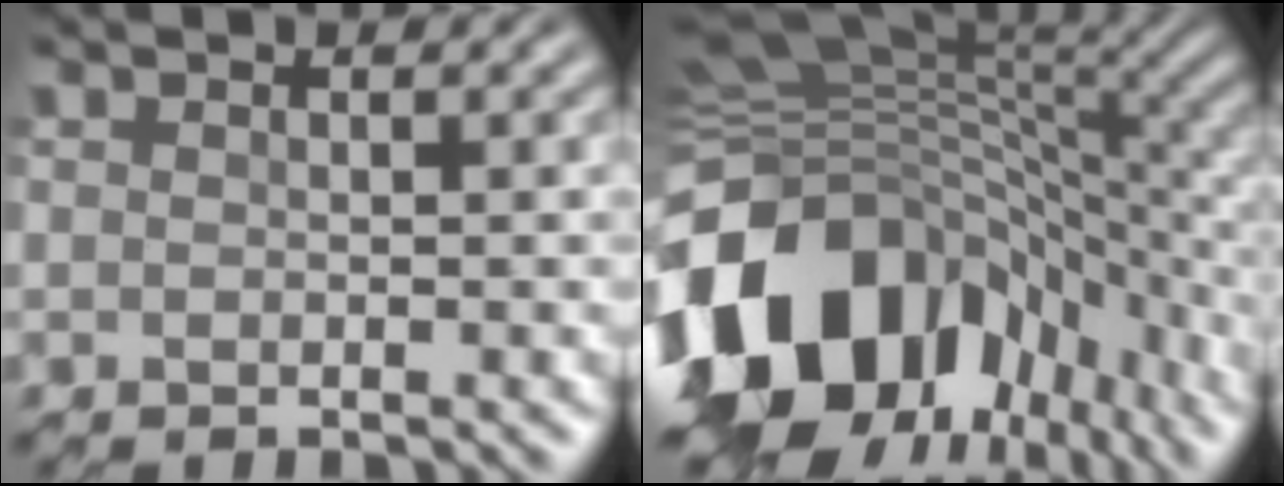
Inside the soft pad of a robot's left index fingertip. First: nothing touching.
{"total": 17.9, "force": [-6.9, 11.8, 11.5], "torque": [-0.258, -0.021, -0.118]}